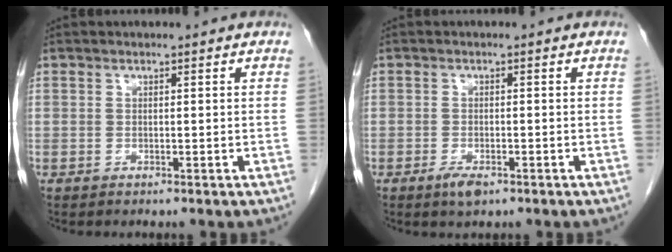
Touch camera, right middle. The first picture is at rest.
{"total": 2.7, "force": [-1.6, 0.9, 1.9], "torque": [-0.038, -0.002, -0.024]}